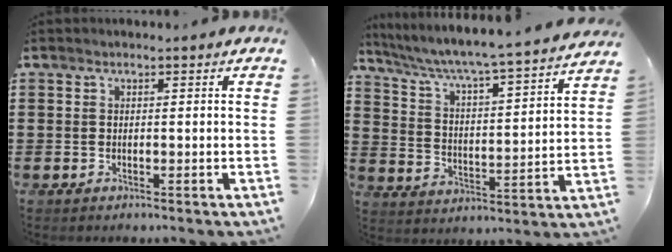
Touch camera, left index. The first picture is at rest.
{"total": 4.7, "force": [4.2, -0.5, 2.1], "torque": [-0.062, -0.045, 0.059]}